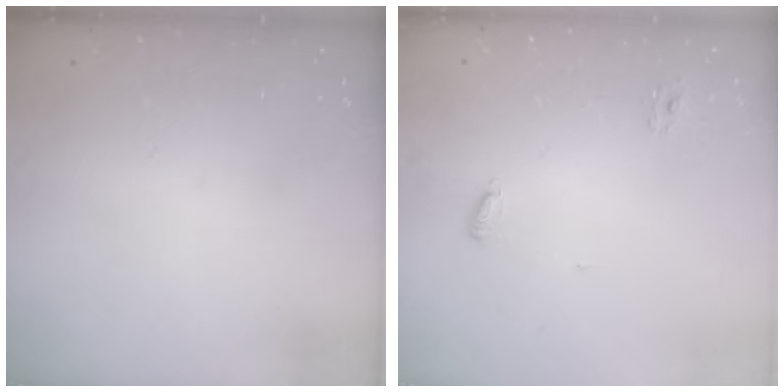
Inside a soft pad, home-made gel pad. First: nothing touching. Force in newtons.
{"total": 4.2, "press": 4.2, "slide": 0.3}